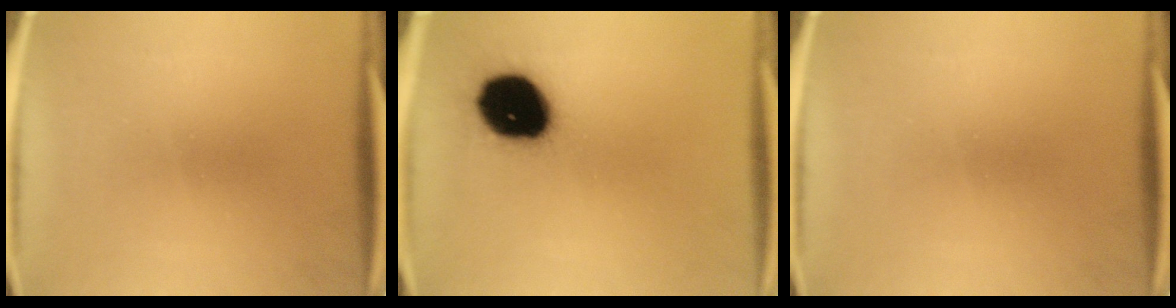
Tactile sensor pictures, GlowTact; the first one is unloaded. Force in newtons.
{"total": 19.1}
{"total": 0.0}